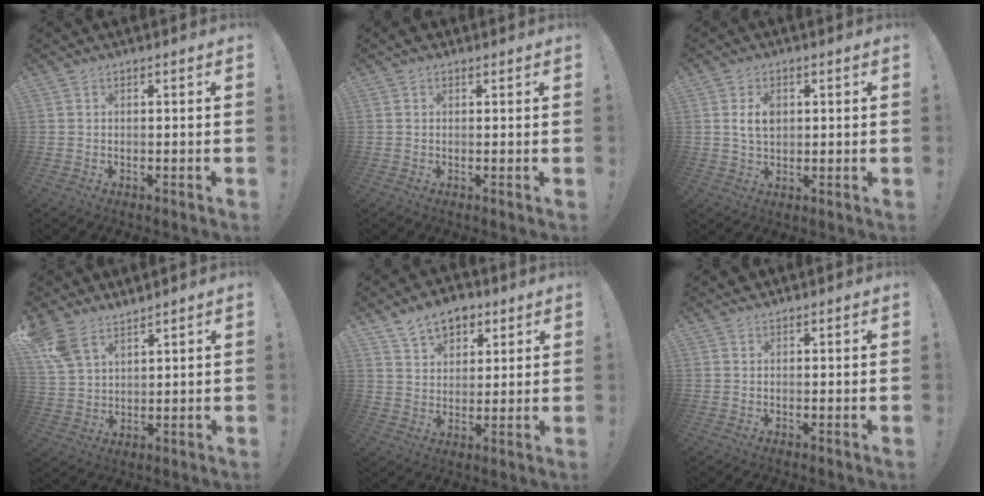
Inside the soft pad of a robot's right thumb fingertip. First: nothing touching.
{"total": 1.3, "force": [1.0, 0.7, 0.5], "torque": [-0.004, 0.000, 0.017]}
{"total": 5.3, "force": [1.0, 3.5, 3.8], "torque": [-0.054, 0.002, 0.016]}
{"total": 8.6, "force": [6.9, 4.1, 3.2], "torque": [-0.071, -0.035, 0.139]}
{"total": 9.9, "force": [6.7, 6.3, 3.7], "torque": [-0.060, -0.032, 0.129]}
{"total": 1.2, "force": [1.2, 0.2, 0.1], "torque": [0.014, -0.007, 0.020]}